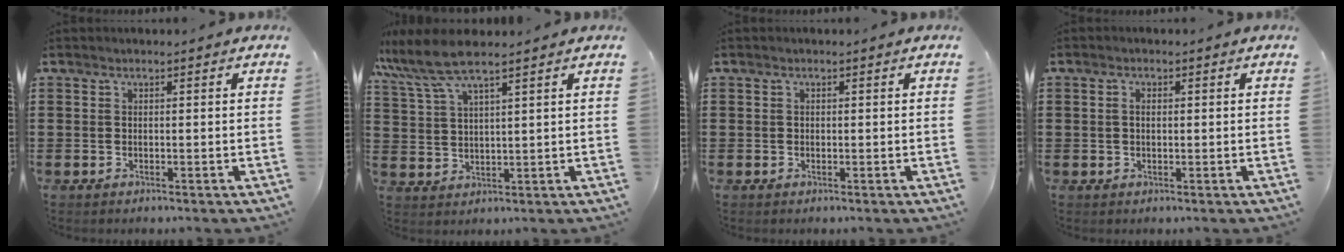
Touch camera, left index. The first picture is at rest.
{"total": 7.1, "force": [5.4, 1.3, 4.3], "torque": [-0.109, -0.011, 0.096]}
{"total": 0.5, "force": [0.0, 0.5, 0.2], "torque": [-0.005, 0.003, 0.001]}
{"total": 1.6, "force": [0.2, 0.9, 1.2], "torque": [-0.028, 0.007, 0.002]}